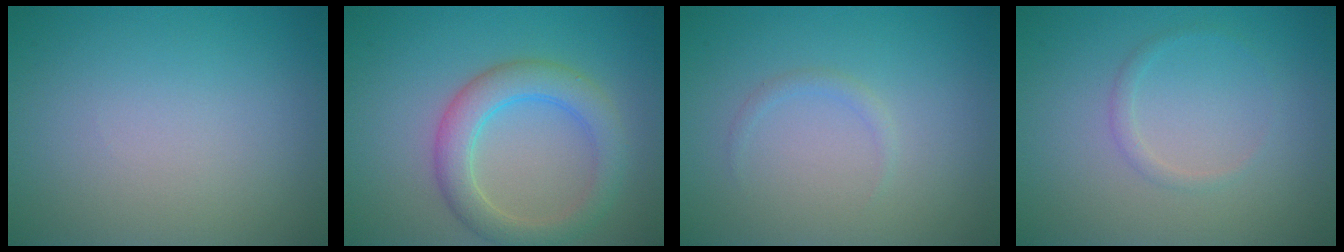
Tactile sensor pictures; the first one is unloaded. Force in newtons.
{"total": 4.4, "press": 4.4, "slide": 0.2}
{"total": 0.7, "press": 0.7, "slide": 0.1}
{"total": 0.9, "press": 0.9, "slide": 0.0}